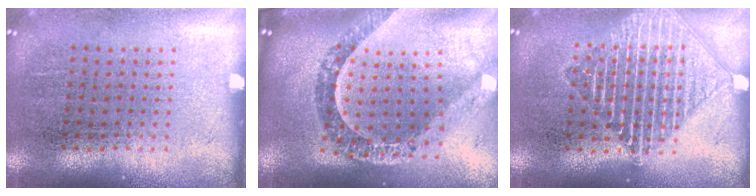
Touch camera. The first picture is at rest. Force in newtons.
{"total": 2.2, "press": 1.8, "slide": 1.3}
{"total": 2.1, "press": 2.1, "slide": 0.3}